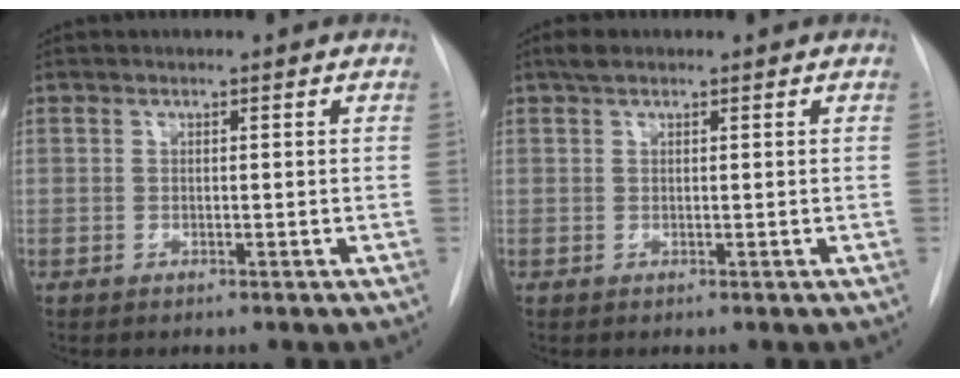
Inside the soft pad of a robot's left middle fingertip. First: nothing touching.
{"total": 1.5, "force": [1.1, 0.6, 0.8], "torque": [-0.020, 0.014, 0.020]}